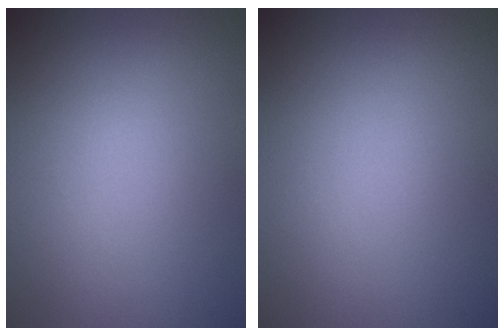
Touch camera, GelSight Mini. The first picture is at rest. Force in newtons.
{"total": 0.0}